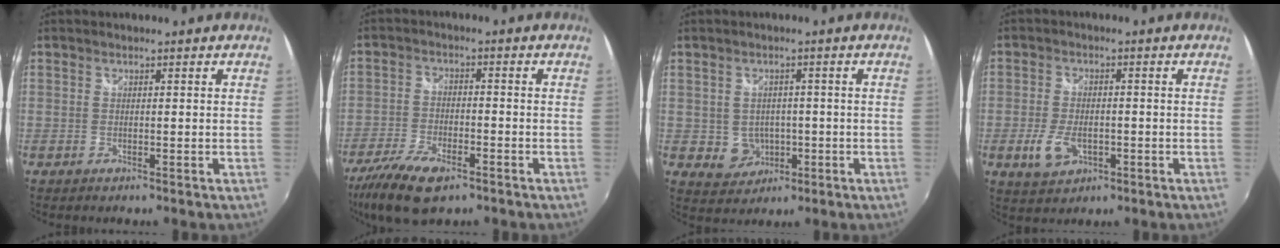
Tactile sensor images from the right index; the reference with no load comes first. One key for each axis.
{"total": 12.2, "fx": -8.0, "fy": 4.6, "fz": 7.9, "tx": -0.185, "ty": -0.032, "tz": -0.153}
{"total": 5.0, "fx": -0.9, "fy": 4.7, "fz": 1.4, "tx": -0.035, "ty": 0.008, "tz": 0.001}
{"total": 6.7, "fx": -2.3, "fy": 4.0, "fz": 4.8, "tx": -0.113, "ty": -0.008, "tz": -0.039}